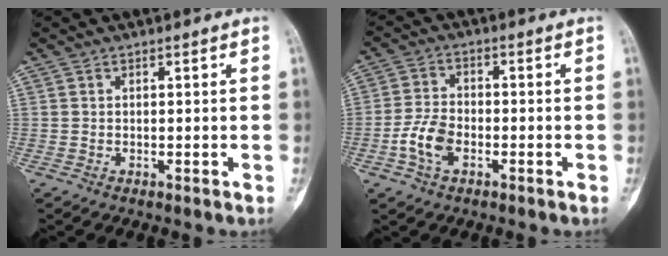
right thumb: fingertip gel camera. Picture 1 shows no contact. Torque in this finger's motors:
{"motor_torque": [1.02, 0.58, 0.44, -0.62, 0.01]}